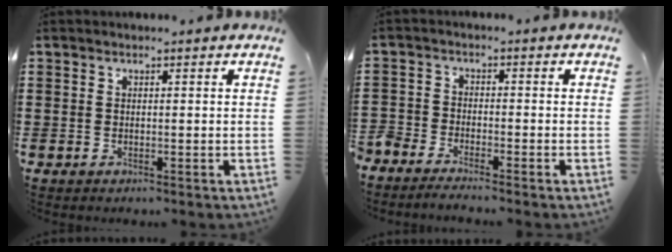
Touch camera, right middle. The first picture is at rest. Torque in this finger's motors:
{"motor_torque": [1.33, -0.81, 0.65, 0.21]}